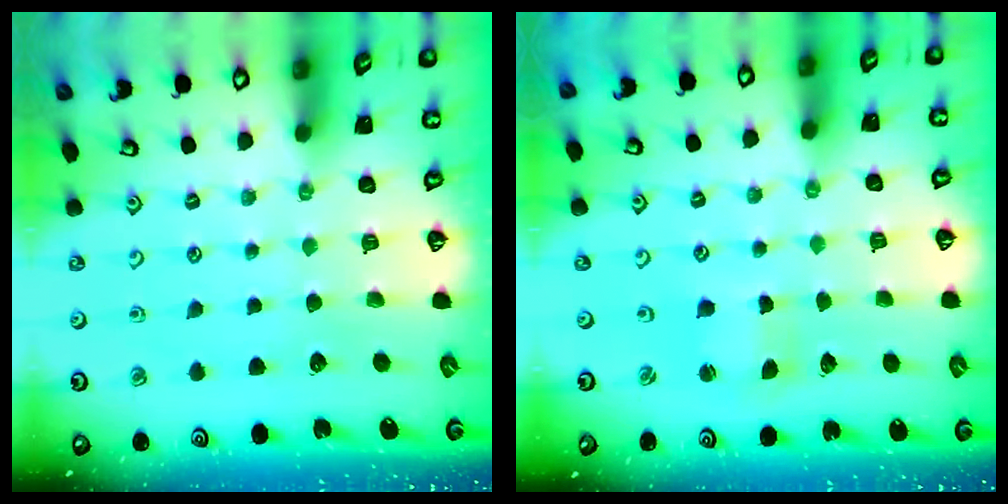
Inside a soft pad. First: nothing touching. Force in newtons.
{"total": 1.4, "press": 1.3, "slide": 0.3}